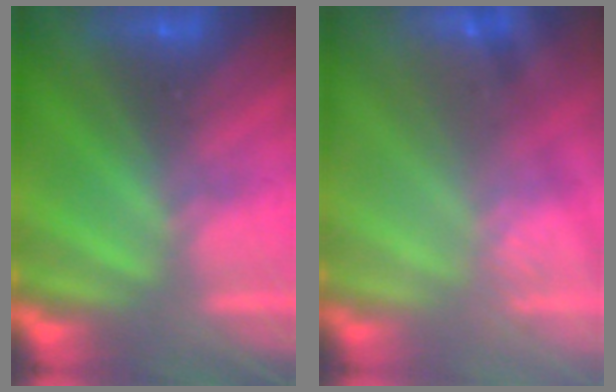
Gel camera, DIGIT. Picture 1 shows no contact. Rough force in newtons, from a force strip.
{"total": 2.9}